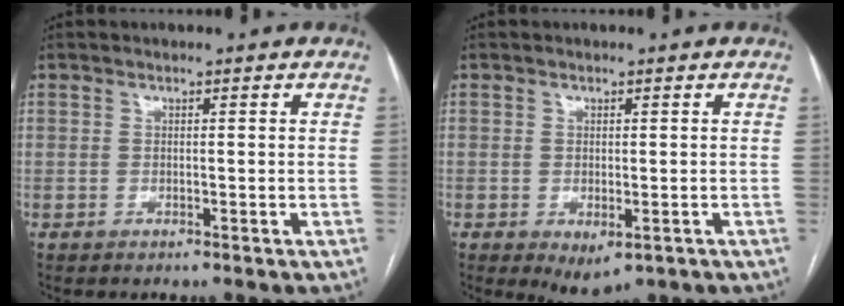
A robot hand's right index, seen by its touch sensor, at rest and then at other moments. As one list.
[{"total": 3.7, "force": [-1.5, 1.8, 2.8], "torque": [-0.037, -0.007, -0.007]}]